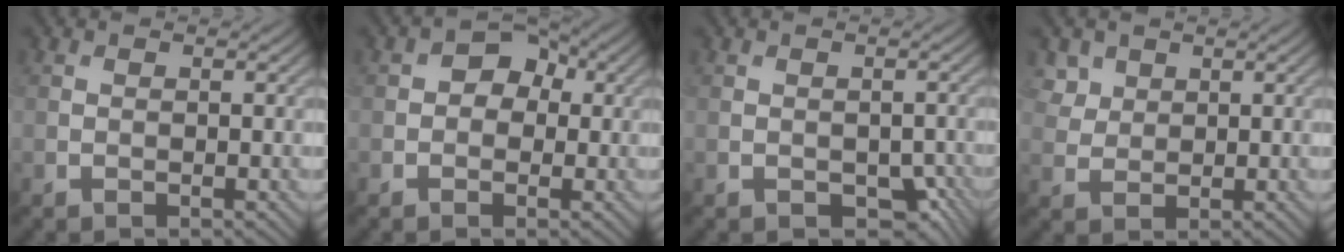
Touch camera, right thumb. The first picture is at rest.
{"total": 3.8, "force": [0.5, 3.0, 2.3], "torque": [-0.025, 0.005, -0.006]}
{"total": 4.2, "force": [-1.7, 2.8, 2.6], "torque": [-0.039, -0.017, -0.016]}
{"total": 3.0, "force": [1.7, 2.3, 0.9], "torque": [-0.032, -0.008, 0.041]}